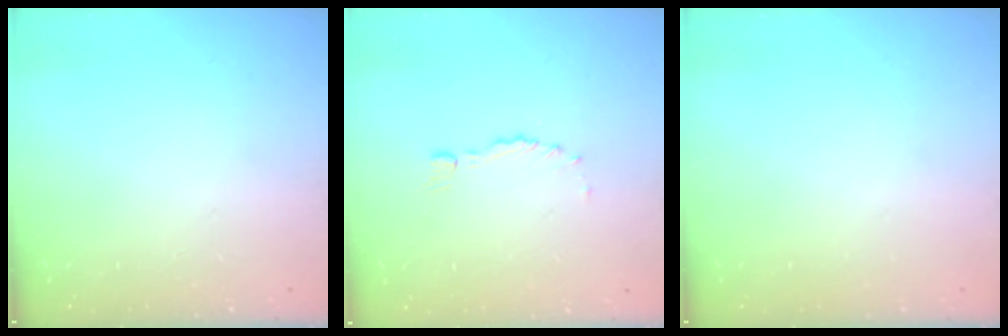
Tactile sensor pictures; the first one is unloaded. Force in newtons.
{"total": 0.0}
{"total": 0.0}